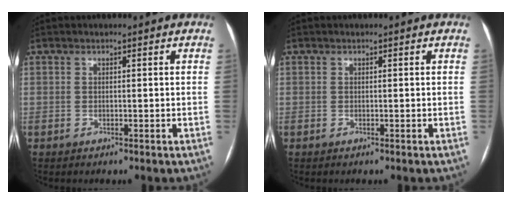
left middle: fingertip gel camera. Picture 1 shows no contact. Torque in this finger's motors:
{"motor_torque": [0.03, 0.03, 0.00, -0.05]}